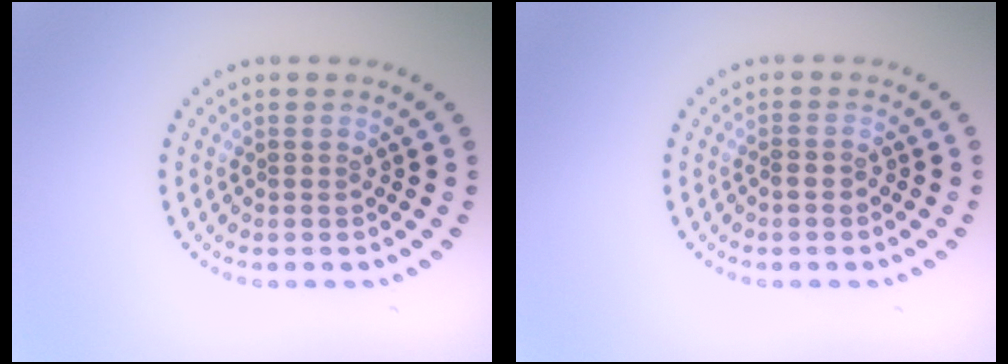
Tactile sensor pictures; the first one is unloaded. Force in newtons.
{"total": 0.5, "press": 0.4, "slide": 0.4}